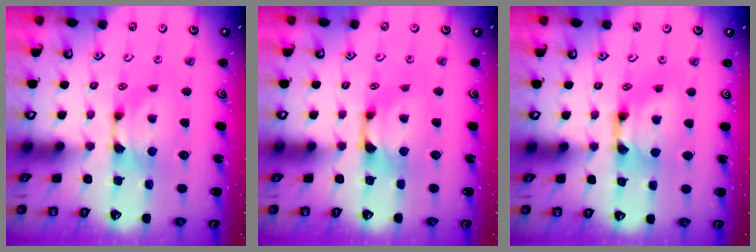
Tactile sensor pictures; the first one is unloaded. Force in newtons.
{"total": 1.0, "press": 0.4, "slide": 1.0}
{"total": 2.5, "press": 2.5, "slide": 0.2}